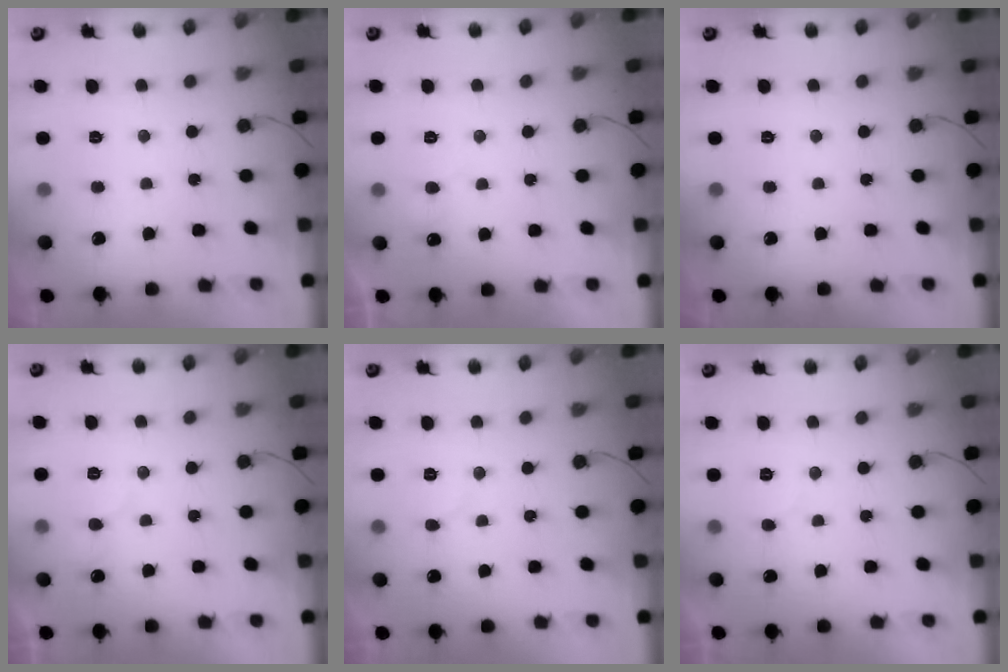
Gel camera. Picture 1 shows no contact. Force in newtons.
{"total": 6.0, "press": 6.0, "slide": 0.6}
{"total": 0.0}
{"total": 7.4, "press": 7.4, "slide": 0.5}
{"total": 4.2, "press": 4.2, "slide": 0.4}
{"total": 3.0, "press": 3.0, "slide": 0.2}